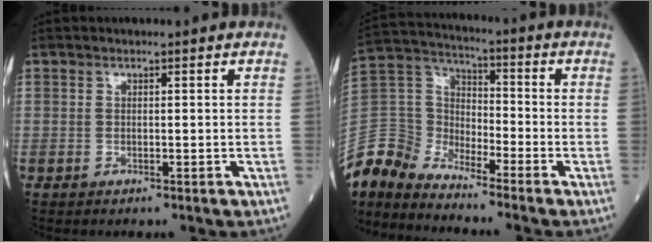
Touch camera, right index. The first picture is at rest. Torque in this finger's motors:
{"motor_torque": [0.25, -0.71, 0.04, -0.09]}